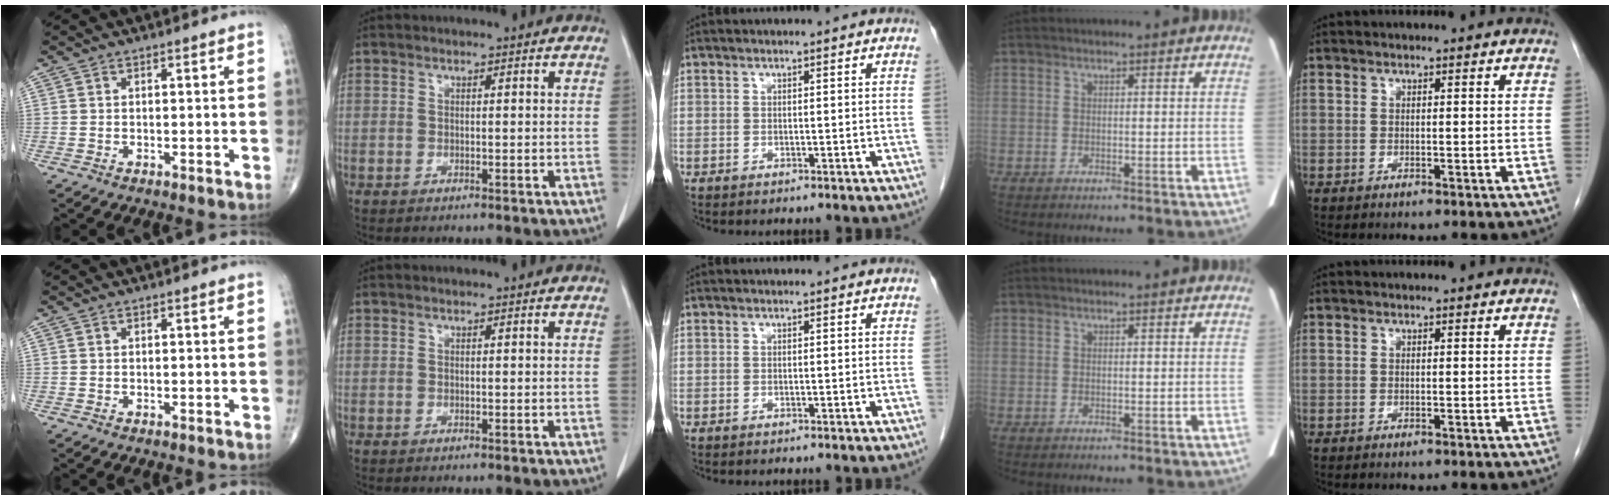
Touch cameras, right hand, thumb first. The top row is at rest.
{}